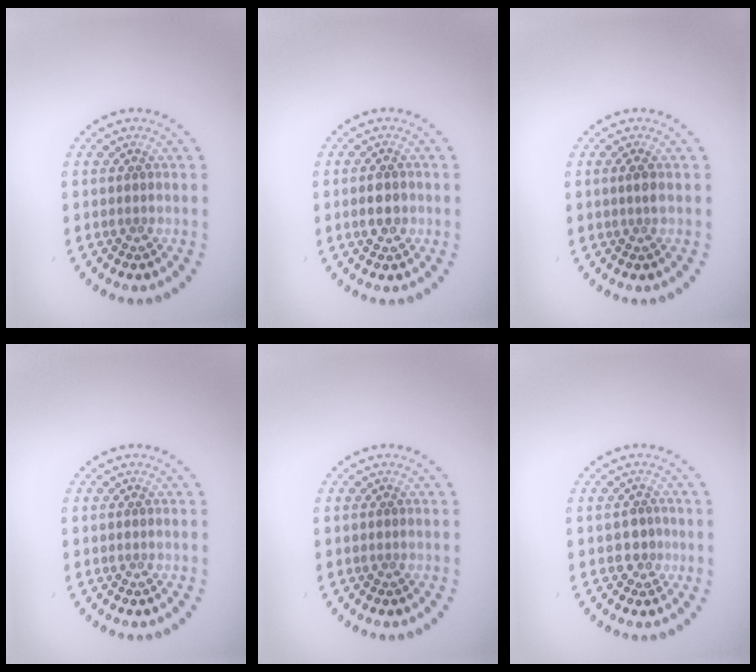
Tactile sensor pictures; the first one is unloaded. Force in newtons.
{"total": 2.4, "press": 2.4, "slide": 0.1}
{"total": 0.9, "press": 0.8, "slide": 0.5}
{"total": 0.0}
{"total": 0.0}
{"total": 1.3, "press": 1.2, "slide": 0.6}